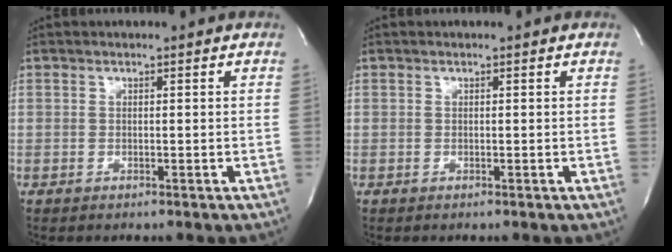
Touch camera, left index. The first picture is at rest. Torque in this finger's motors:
{"motor_torque": [-0.03, 0.03, -0.01, 0.00]}